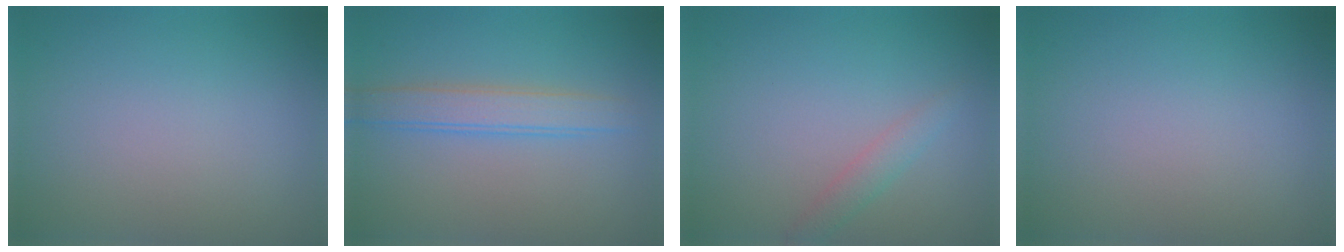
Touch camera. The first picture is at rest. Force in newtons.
{"total": 3.0, "press": 2.9, "slide": 0.2}
{"total": 1.5, "press": 1.5, "slide": 0.1}
{"total": 0.0}